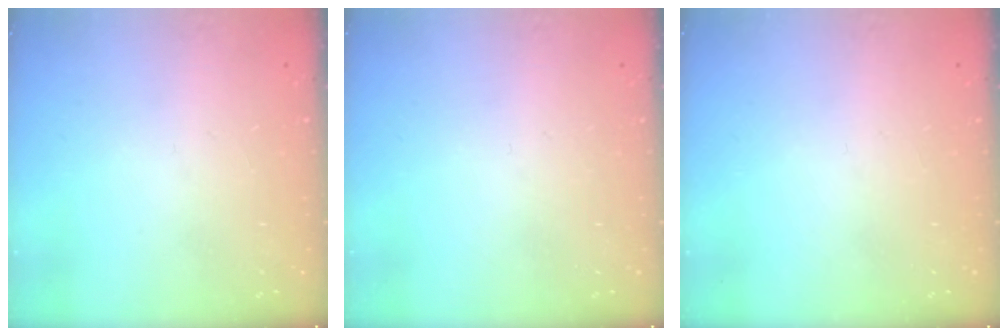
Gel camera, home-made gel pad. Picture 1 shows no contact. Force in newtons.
{"total": 0.0}
{"total": 0.0}